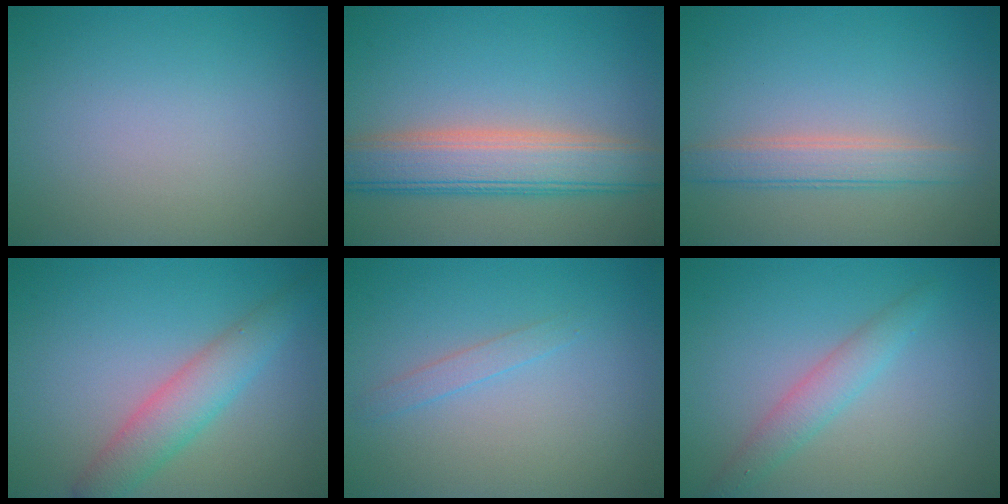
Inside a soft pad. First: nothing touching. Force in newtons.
{"total": 6.4, "press": 6.4, "slide": 0.3}
{"total": 2.8, "press": 2.8, "slide": 0.3}
{"total": 3.8, "press": 3.8, "slide": 0.1}
{"total": 1.1, "press": 1.1, "slide": 0.1}
{"total": 2.3, "press": 2.3, "slide": 0.1}